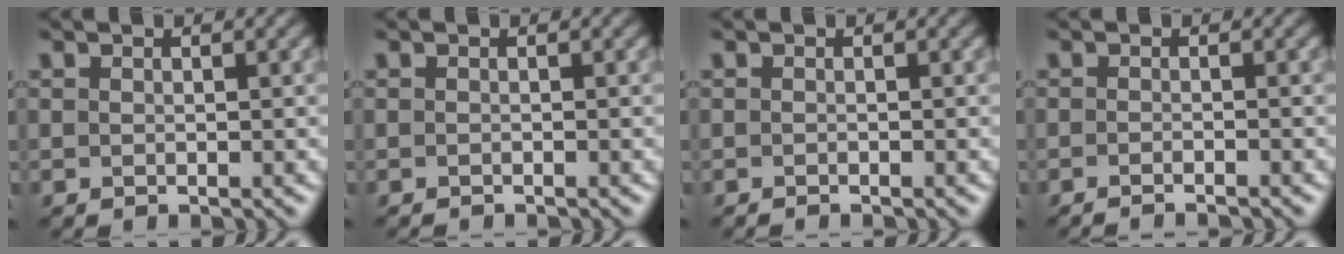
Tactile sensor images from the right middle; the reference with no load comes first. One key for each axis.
{"total": 1.0, "fx": -0.9, "fy": 0.2, "fz": 0.2, "tx": 0.002, "ty": -0.006, "tz": -0.014}
{"total": 0.7, "fx": -0.6, "fy": 0.1, "fz": 0.2, "tx": 0.001, "ty": -0.002, "tz": -0.011}
{"total": 1.9, "fx": -1.4, "fy": 0.5, "fz": 1.2, "tx": -0.009, "ty": -0.001, "tz": -0.026}